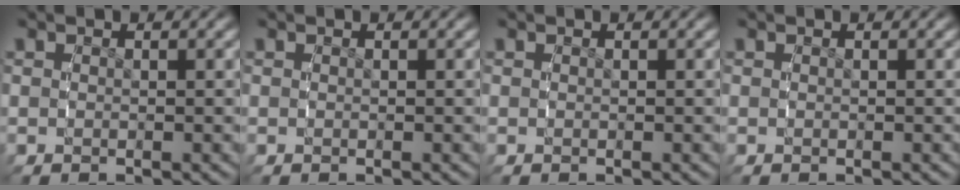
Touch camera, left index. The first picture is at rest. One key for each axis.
{"total": 0.0}
{"total": 0.0}
{"total": 0.0}